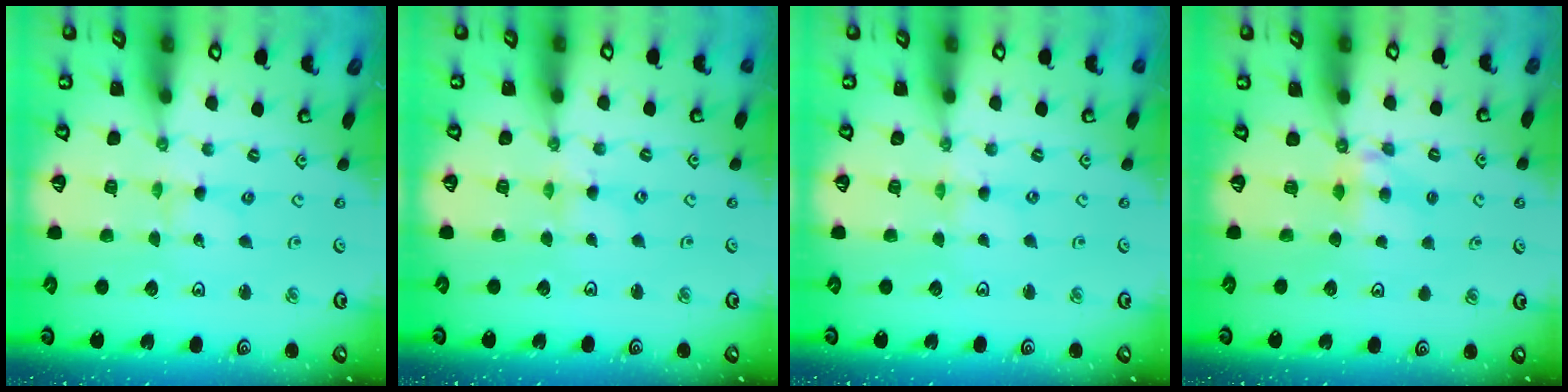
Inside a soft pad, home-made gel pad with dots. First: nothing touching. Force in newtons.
{"total": 1.6, "press": 1.6, "slide": 0.2}
{"total": 0.0}
{"total": 5.7, "press": 5.6, "slide": 0.6}